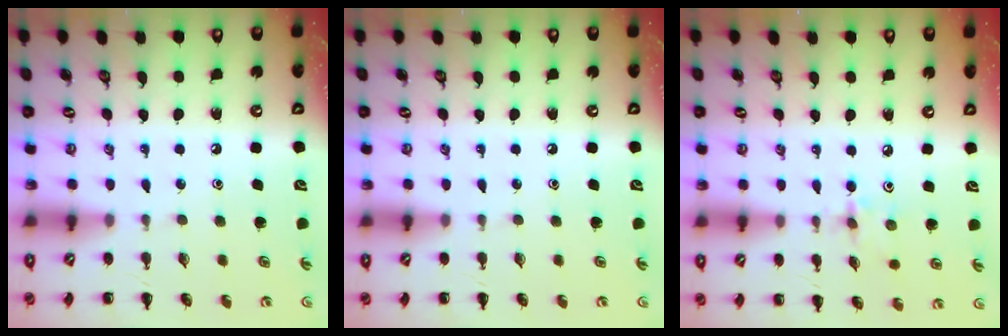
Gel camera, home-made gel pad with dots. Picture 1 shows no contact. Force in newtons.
{"total": 0.0}
{"total": 2.2, "press": 2.1, "slide": 0.6}